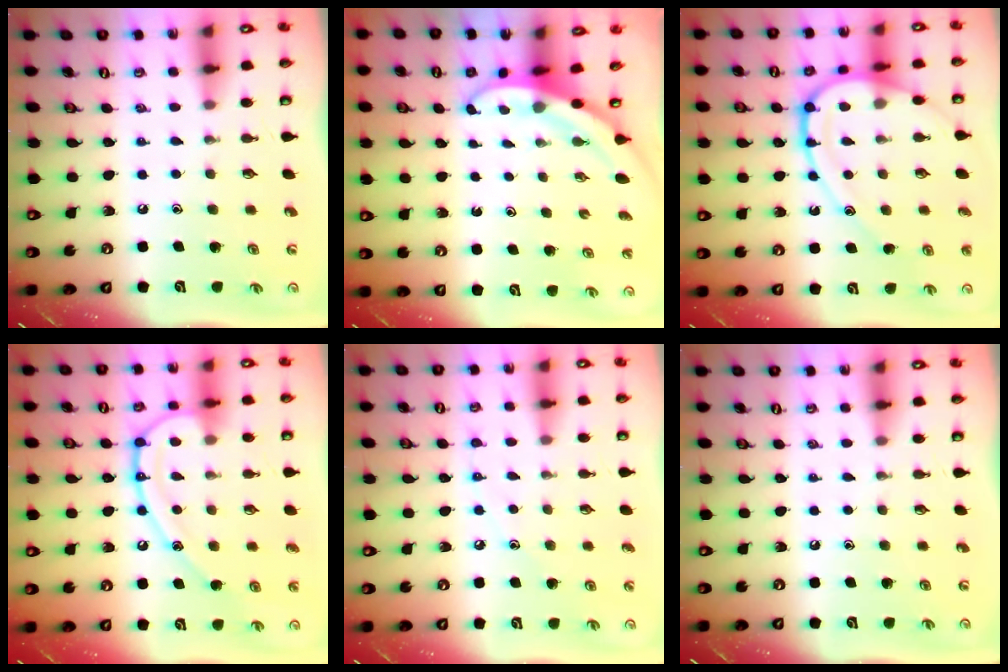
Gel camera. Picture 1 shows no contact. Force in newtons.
{"total": 3.2, "press": 3.2, "slide": 0.1}
{"total": 14.2, "press": 14.1, "slide": 1.5}
{"total": 14.9, "press": 14.8, "slide": 1.4}
{"total": 5.3, "press": 5.3, "slide": 0.6}
{"total": 0.0}